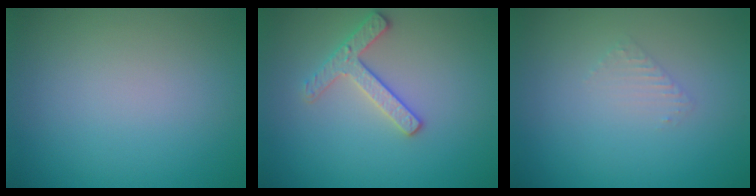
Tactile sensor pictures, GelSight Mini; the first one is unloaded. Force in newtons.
{"total": 2.5, "press": 2.5, "slide": 0.3}
{"total": 0.9, "press": 0.9, "slide": 0.2}